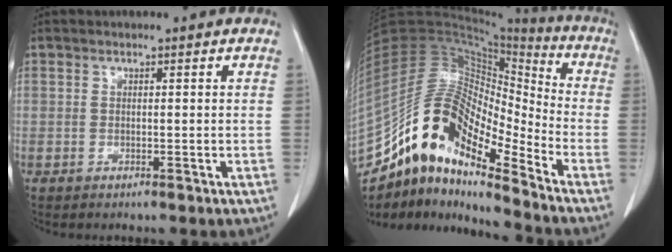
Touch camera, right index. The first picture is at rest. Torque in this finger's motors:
{"motor_torque": [1.04, -1.10, 0.78, 0.16]}